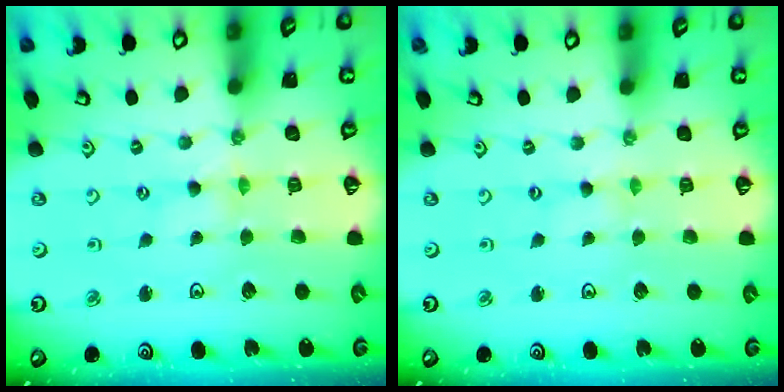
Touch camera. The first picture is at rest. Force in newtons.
{"total": 0.0}